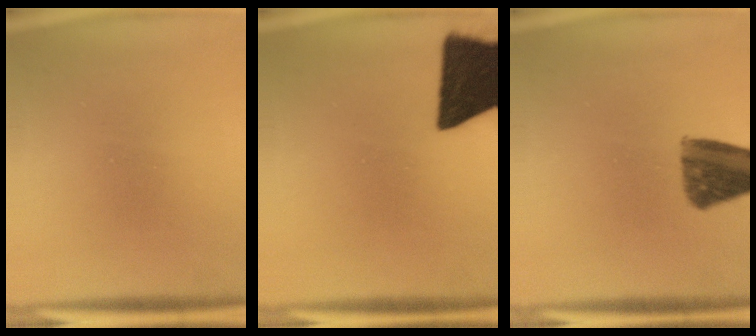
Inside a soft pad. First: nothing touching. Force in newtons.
{"total": 18.0}
{"total": 10.4}